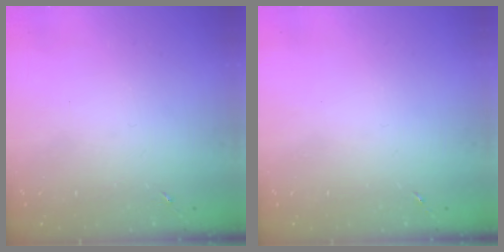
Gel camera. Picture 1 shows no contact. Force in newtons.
{"total": 0.0}